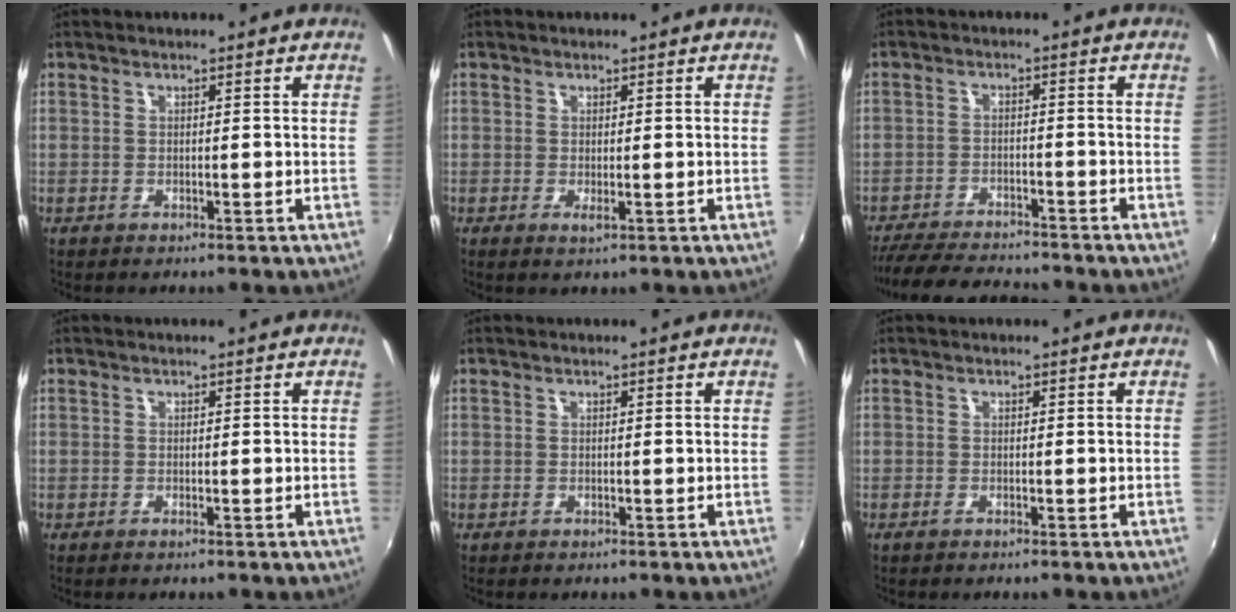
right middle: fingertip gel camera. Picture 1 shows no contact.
{"total": 1.1, "force": [-0.1, 0.2, 1.1], "torque": [-0.019, -0.003, -0.003]}
{"total": 13.1, "force": [-11.9, 2.4, 5.0], "torque": [-0.122, -0.018, -0.190]}
{"total": 0.0}
{"total": 0.0}
{"total": 0.7, "force": [-0.5, 0.0, 0.5], "torque": [-0.011, -0.002, -0.011]}